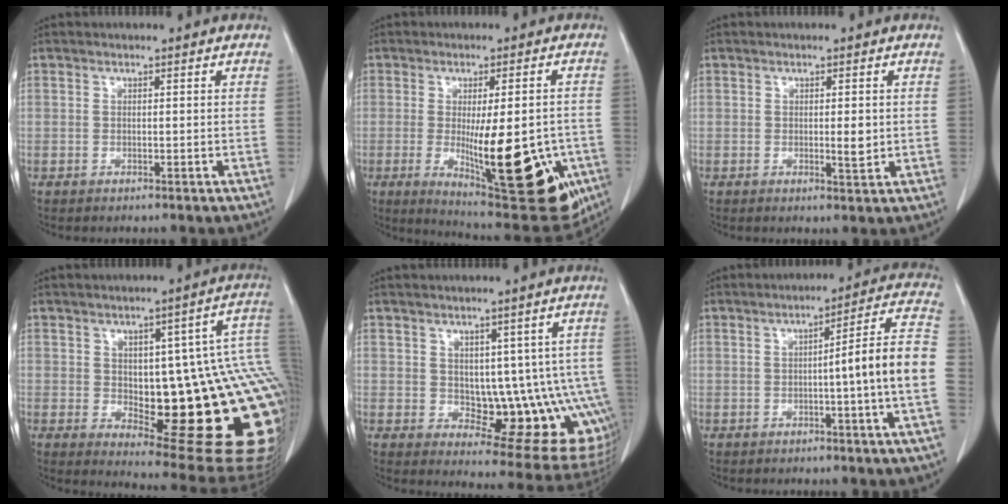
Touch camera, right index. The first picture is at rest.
{"total": 19.8, "force": [-5.5, 4.9, 18.3], "torque": [-0.204, -0.021, -0.055]}
{"total": 2.3, "force": [0.1, 0.5, 2.2], "torque": [-0.035, -0.004, 0.002]}
{"total": 25.0, "force": [-1.7, 8.3, 23.6], "torque": [-0.200, 0.017, 0.000]}
{"total": 13.4, "force": [-0.5, 5.8, 12.1], "torque": [-0.112, 0.008, 0.013]}
{"total": 10.5, "force": [-1.7, -1.4, 10.3], "torque": [-0.136, 0.014, -0.028]}